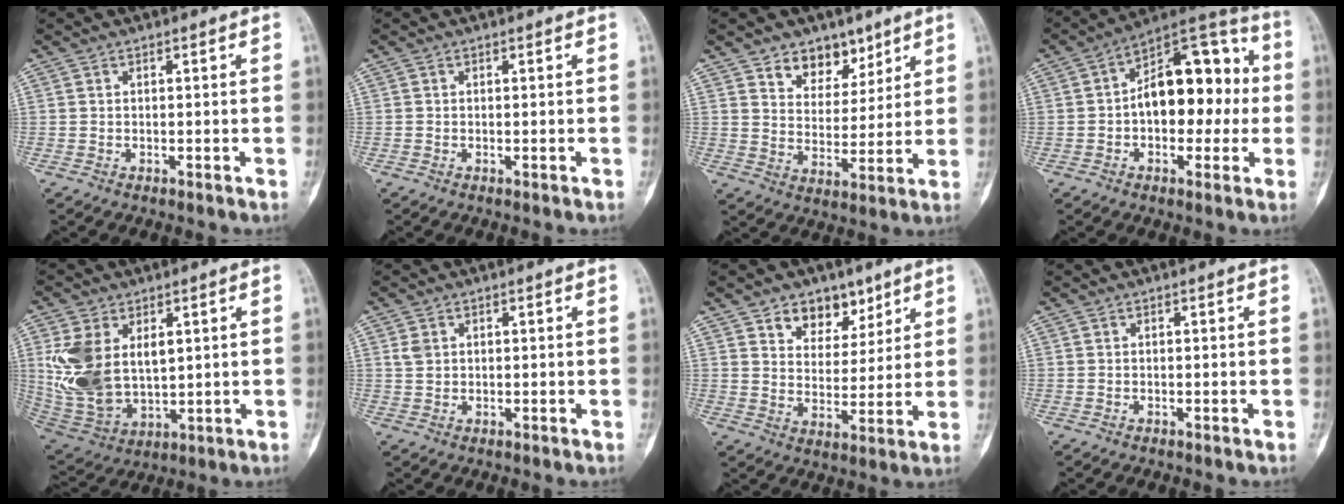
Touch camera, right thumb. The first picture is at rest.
{"total": 0.0}
{"total": 8.5, "force": [5.8, 5.5, 2.7], "torque": [-0.002, -0.037, 0.100]}
{"total": 17.8, "force": [0.4, 10.4, 14.4], "torque": [-0.173, 0.046, -0.001]}
{"total": 14.7, "force": [3.5, 9.4, 10.8], "torque": [-0.206, -0.014, 0.089]}
{"total": 2.1, "force": [0.8, 1.6, 1.1], "torque": [-0.019, 0.001, 0.020]}
{"total": 8.7, "force": [5.7, 5.8, 3.2], "torque": [-0.009, -0.032, 0.094]}
{"total": 0.0}